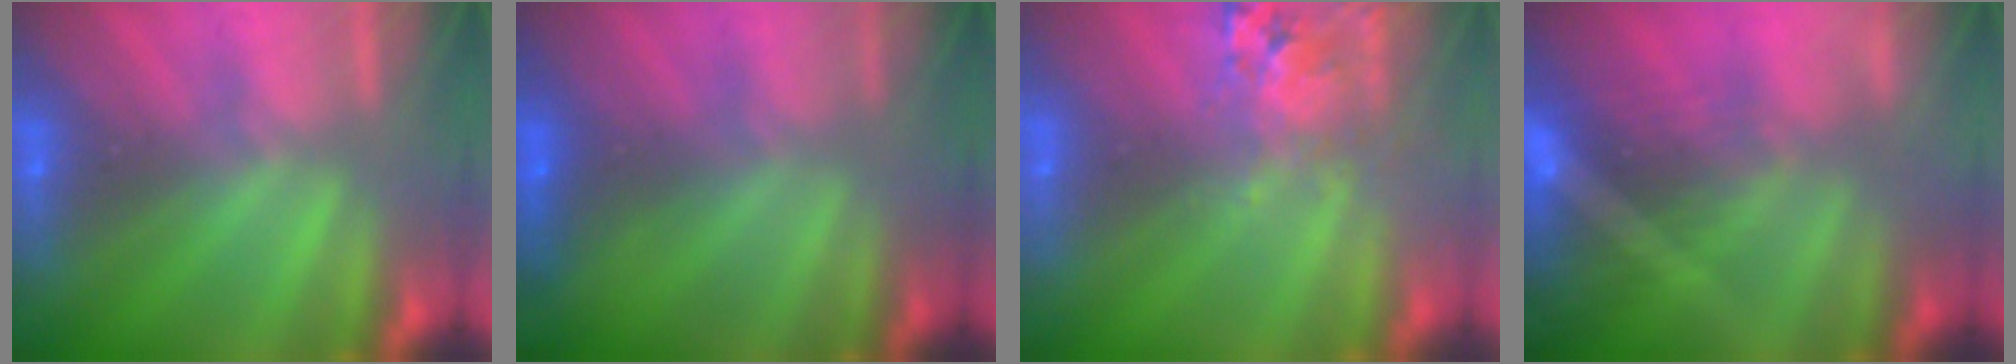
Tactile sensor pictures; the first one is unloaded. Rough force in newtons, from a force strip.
{"total": 1.2}
{"total": 2.9}
{"total": 8.8}